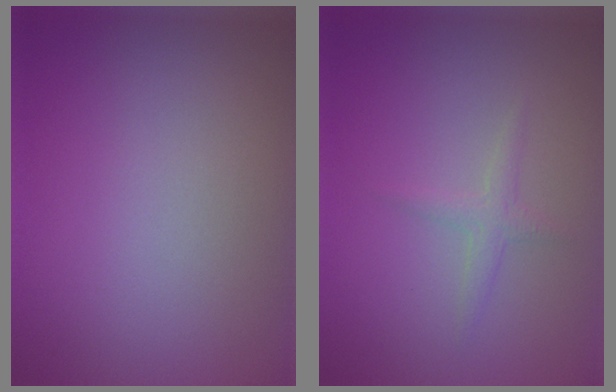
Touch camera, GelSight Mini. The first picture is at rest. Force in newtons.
{"total": 1.2, "press": 1.2, "slide": 0.0}